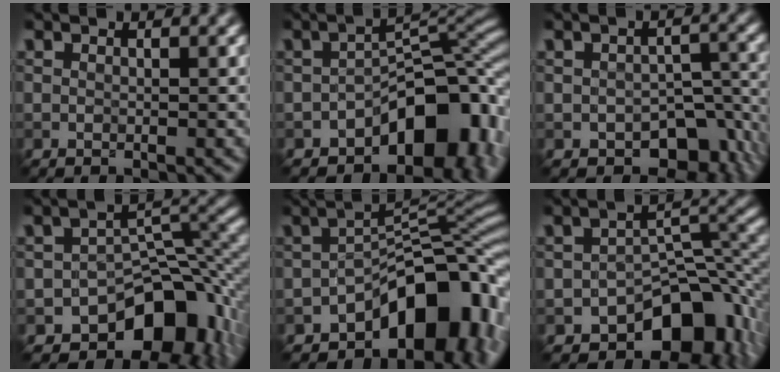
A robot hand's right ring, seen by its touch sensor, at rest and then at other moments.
{"total": 10.3, "force": [-4.6, 5.8, 7.2], "torque": [-0.074, 0.002, -0.074]}
{"total": 7.1, "force": [-3.6, 4.5, 4.2], "torque": [-0.039, -0.026, -0.039]}
{"total": 10.8, "force": [-6.0, 6.4, 6.4], "torque": [-0.065, -0.005, -0.095]}
{"total": 11.5, "force": [-5.2, 6.1, 8.3], "torque": [-0.091, 0.003, -0.082]}
{"total": 9.8, "force": [-5.8, 5.4, 5.8], "torque": [-0.054, -0.007, -0.096]}